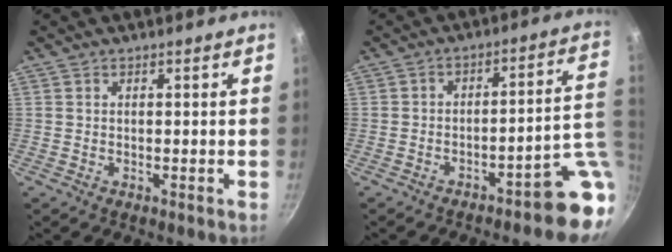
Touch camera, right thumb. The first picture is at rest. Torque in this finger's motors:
{"motor_torque": [1.36, 1.58, 0.92, -1.23, 0.28]}